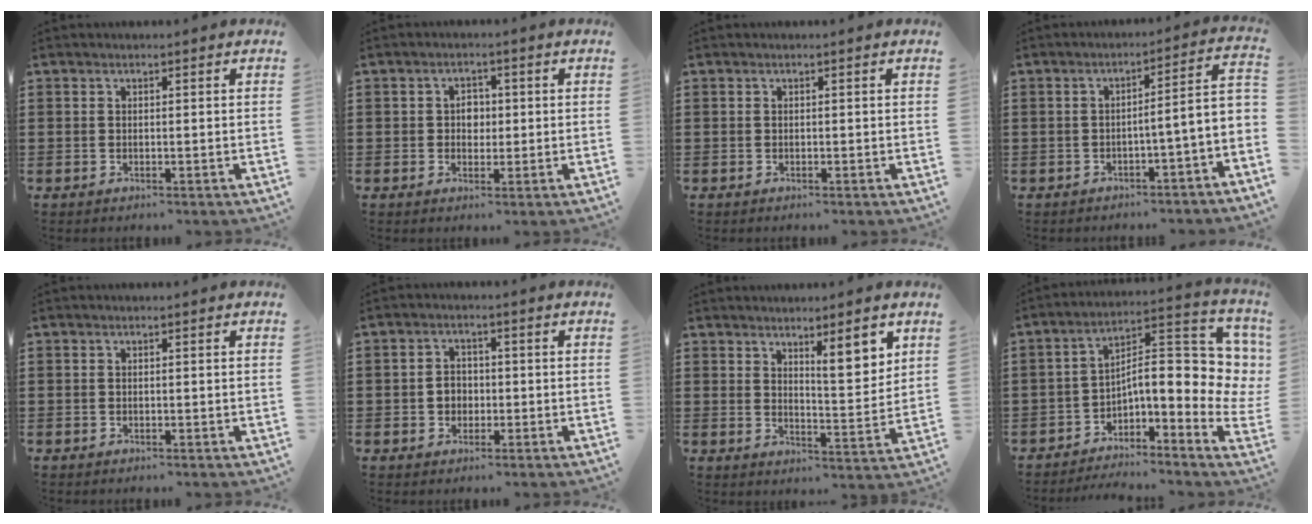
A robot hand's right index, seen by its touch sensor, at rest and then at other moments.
{"total": 2.4, "force": [0.1, 1.9, 1.5], "torque": [-0.033, 0.008, -0.001]}
{"total": 0.0}
{"total": 3.5, "force": [-1.1, 0.0, 3.3], "torque": [-0.057, -0.032, -0.032]}
{"total": 0.0}
{"total": 2.7, "force": [-0.6, 2.2, 1.4], "torque": [-0.032, 0.004, -0.014]}
{"total": 6.6, "force": [4.3, 1.8, 4.7], "torque": [-0.071, -0.014, 0.068]}
{"total": 9.6, "force": [-0.5, 3.0, 9.1], "torque": [-0.138, -0.033, -0.023]}